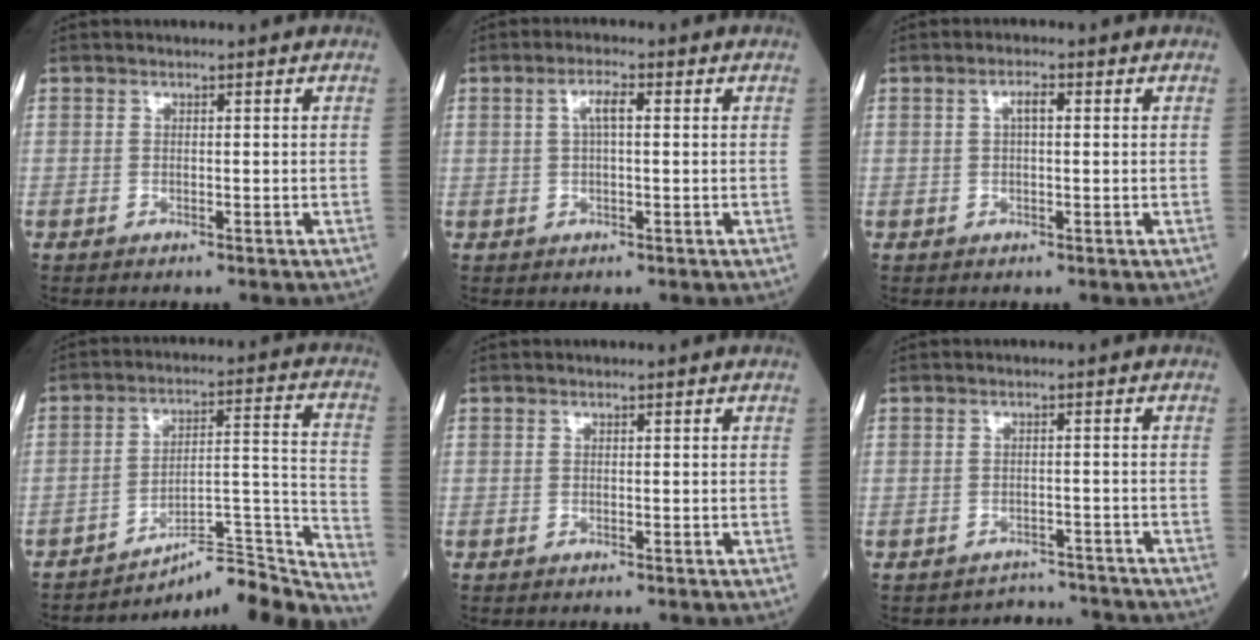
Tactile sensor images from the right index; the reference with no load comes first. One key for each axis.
{"total": 3.1, "fx": 0.7, "fy": 0.6, "fz": 2.9, "tx": -0.062, "ty": 0.009, "tz": 0.015}
{"total": 2.1, "fx": 0.5, "fy": 0.5, "fz": 2.0, "tx": -0.041, "ty": 0.004, "tz": 0.010}
{"total": 16.2, "fx": -15.8, "fy": -0.5, "fz": 3.6, "tx": -0.033, "ty": 0.054, "tz": -0.232}
{"total": 0.0}
{"total": 4.1, "fx": -3.8, "fy": 0.4, "fz": -1.5, "tx": 0.024, "ty": 0.016, "tz": -0.048}